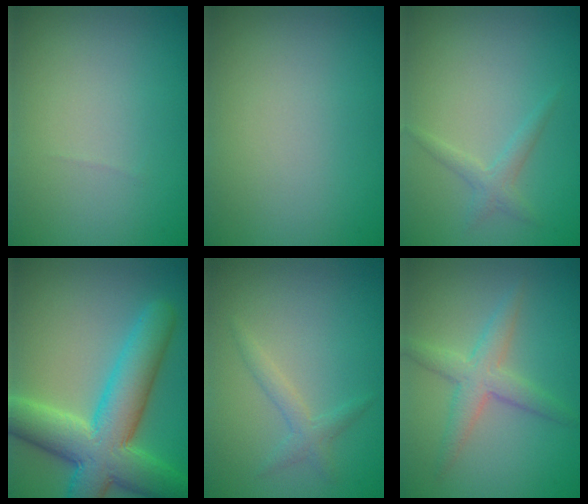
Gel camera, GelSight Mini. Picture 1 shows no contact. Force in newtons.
{"total": 0.0}
{"total": 1.5, "press": 1.5, "slide": 0.0}
{"total": 10.1, "press": 10.0, "slide": 0.7}
{"total": 1.5, "press": 1.5, "slide": 0.1}
{"total": 3.2, "press": 3.2, "slide": 0.1}